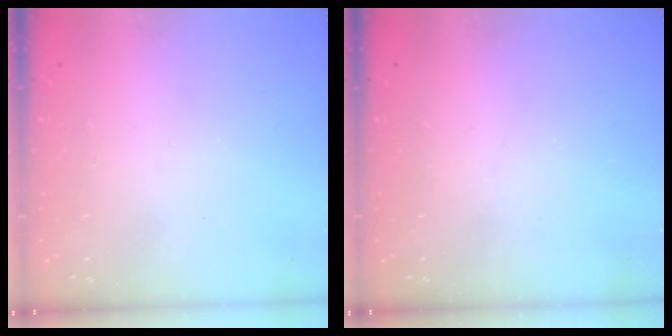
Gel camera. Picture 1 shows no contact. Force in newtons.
{"total": 0.0}